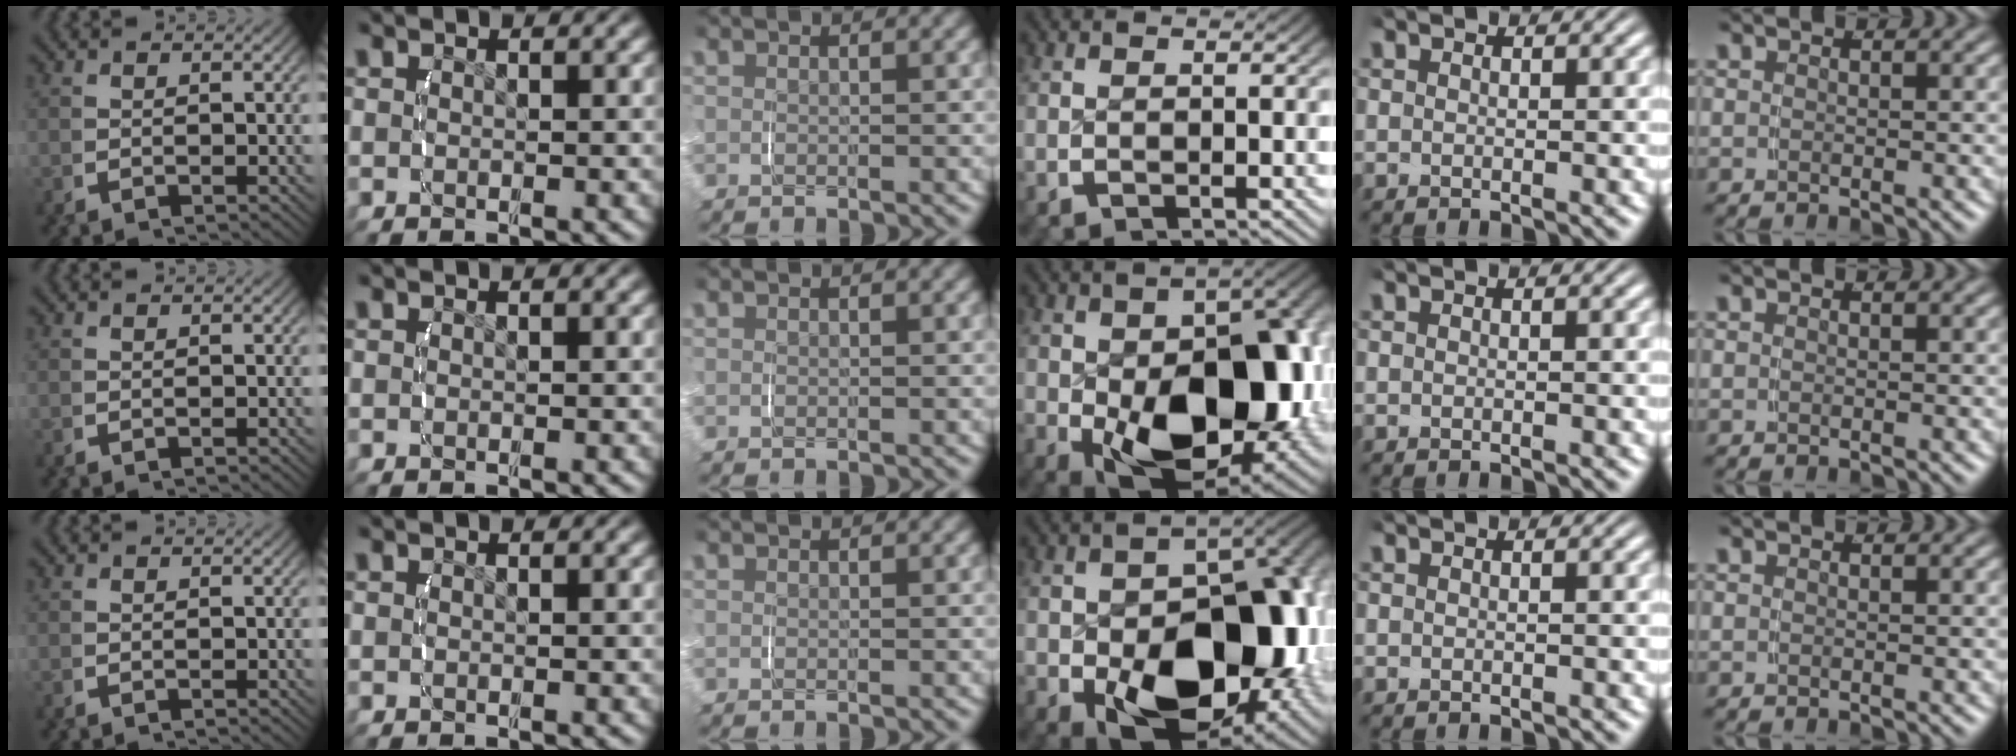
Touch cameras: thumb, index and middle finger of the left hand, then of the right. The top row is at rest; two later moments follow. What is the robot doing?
{"motion": "grasp_and_lifting", "object": "velcro strap"}